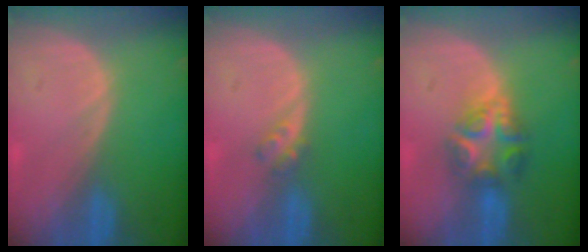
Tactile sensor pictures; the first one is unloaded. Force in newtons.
{"total": 2.1, "press": 1.8, "slide": 1.0}
{"total": 6.3, "press": 6.2, "slide": 1.5}